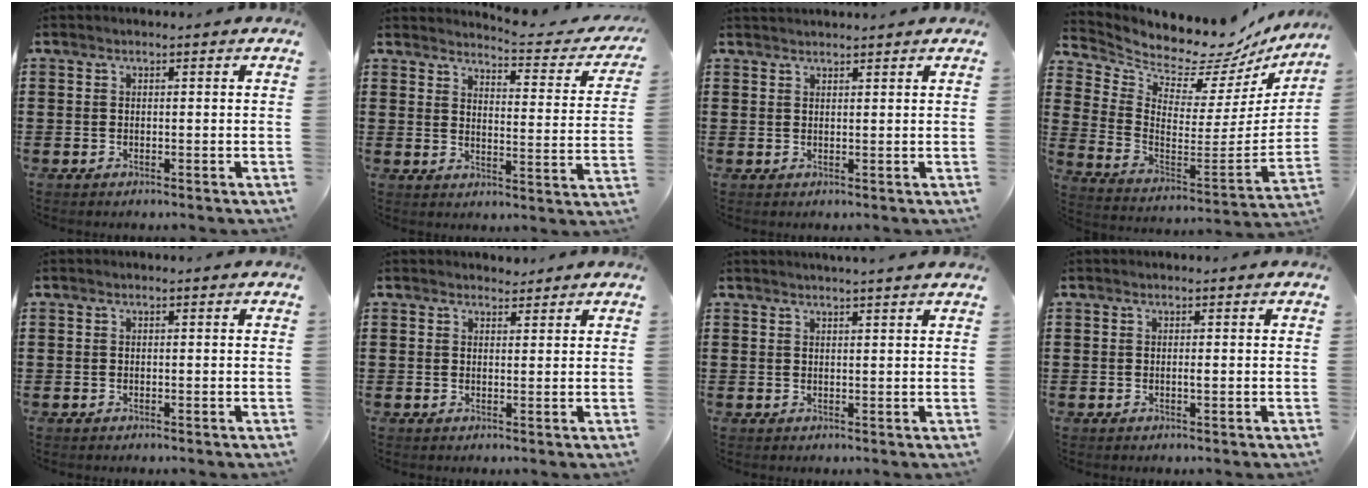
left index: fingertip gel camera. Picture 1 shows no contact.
{"total": 3.8, "force": [3.6, -0.3, 1.2], "torque": [-0.030, -0.034, 0.053]}
{"total": 1.2, "force": [1.2, 0.0, 0.1], "torque": [-0.005, -0.001, 0.024]}
{"total": 6.0, "force": [5.9, 1.1, 0.3], "torque": [-0.043, -0.075, 0.092]}
{"total": 0.0}
{"total": 1.9, "force": [1.8, 0.6, 0.1], "torque": [0.001, -0.001, 0.033]}
{"total": 1.6, "force": [1.5, -0.4, 0.3], "torque": [-0.008, -0.001, 0.029]}
{"total": 0.6, "force": [0.0, 0.0, 0.6], "torque": [-0.011, -0.002, 0.000]}